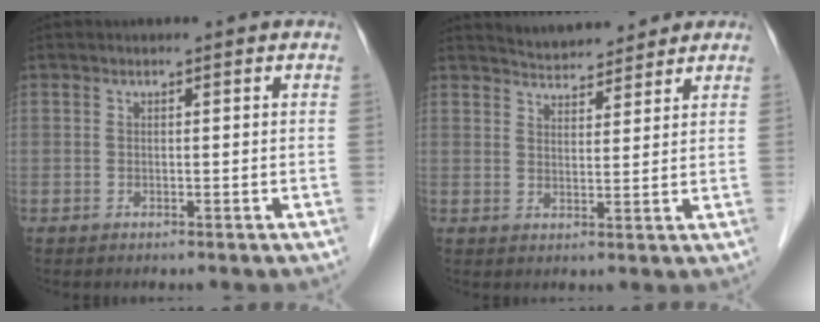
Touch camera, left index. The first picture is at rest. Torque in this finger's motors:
{"motor_torque": [-0.08, -0.42, -0.16, 0.01]}